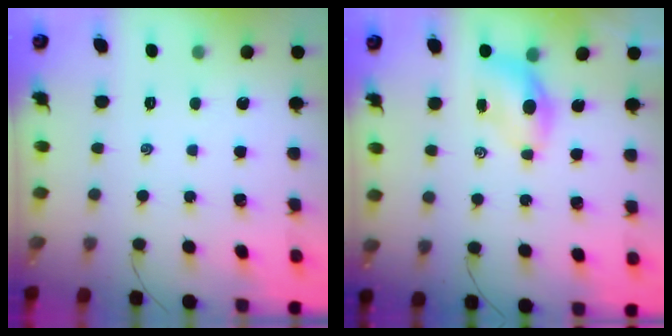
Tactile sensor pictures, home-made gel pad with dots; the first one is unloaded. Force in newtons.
{"total": 4.9, "press": 4.8, "slide": 0.7}